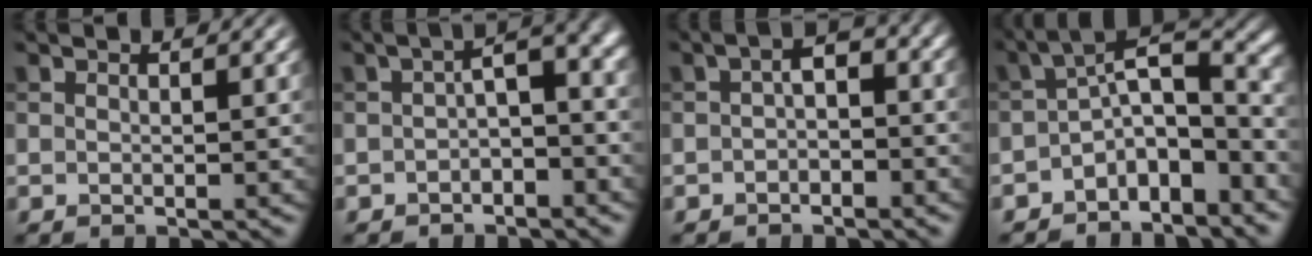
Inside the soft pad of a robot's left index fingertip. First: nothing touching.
{"total": 4.3, "force": [-0.6, 1.7, 3.9], "torque": [-0.052, 0.013, -0.021]}
{"total": 2.6, "force": [-0.8, 1.4, 2.0], "torque": [-0.035, 0.008, -0.022]}
{"total": 6.8, "force": [-2.9, 3.0, 5.3], "torque": [-0.069, 0.012, -0.068]}